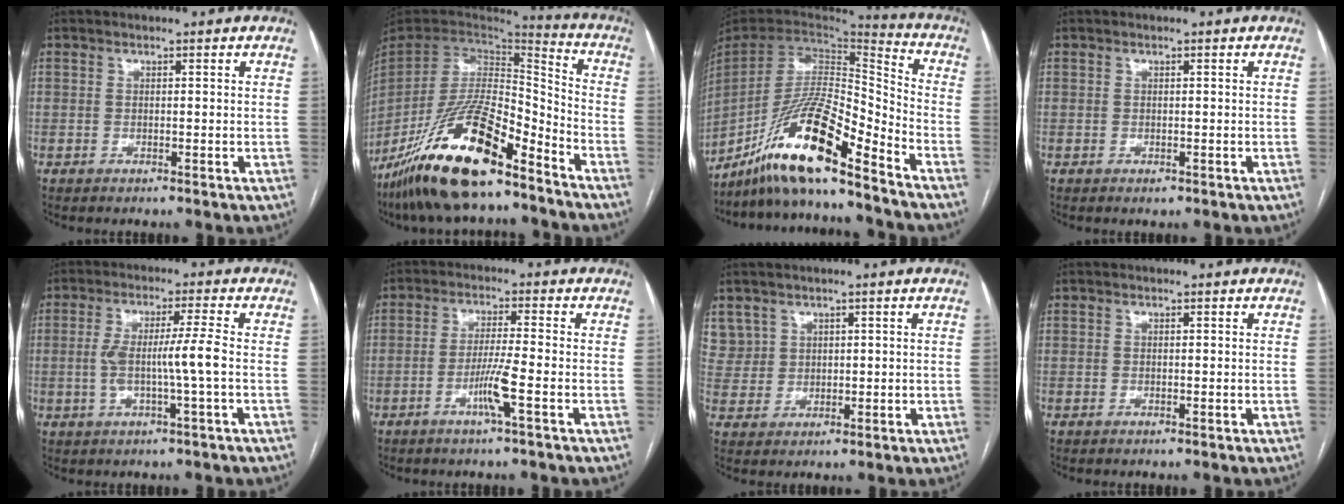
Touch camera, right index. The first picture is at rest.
{"total": 20.9, "force": [-14.4, 4.7, 14.4], "torque": [-0.299, -0.024, -0.264]}
{"total": 17.3, "force": [-12.7, 1.3, 11.6], "torque": [-0.234, -0.002, -0.236]}
{"total": 0.6, "force": [-0.4, 0.4, 0.3], "torque": [-0.003, 0.002, -0.003]}
{"total": 6.5, "force": [-0.8, -0.5, 6.5], "torque": [-0.124, 0.006, -0.012]}
{"total": 5.1, "force": [-2.1, -0.7, 4.6], "torque": [-0.091, -0.008, -0.043]}
{"total": 5.2, "force": [3.0, 4.3, -0.1], "torque": [0.008, 0.010, 0.065]}
{"total": 0.0}